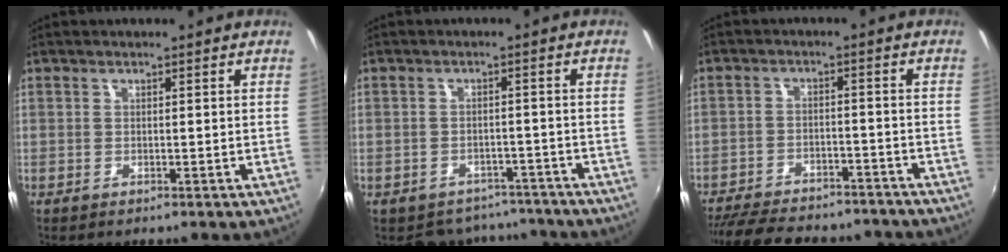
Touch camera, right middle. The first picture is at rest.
{"total": 9.1, "force": [-7.6, 4.6, 1.7], "torque": [-0.043, 0.007, -0.093]}
{"total": 19.8, "force": [-17.0, 6.2, 8.0], "torque": [-0.172, -0.011, -0.230]}